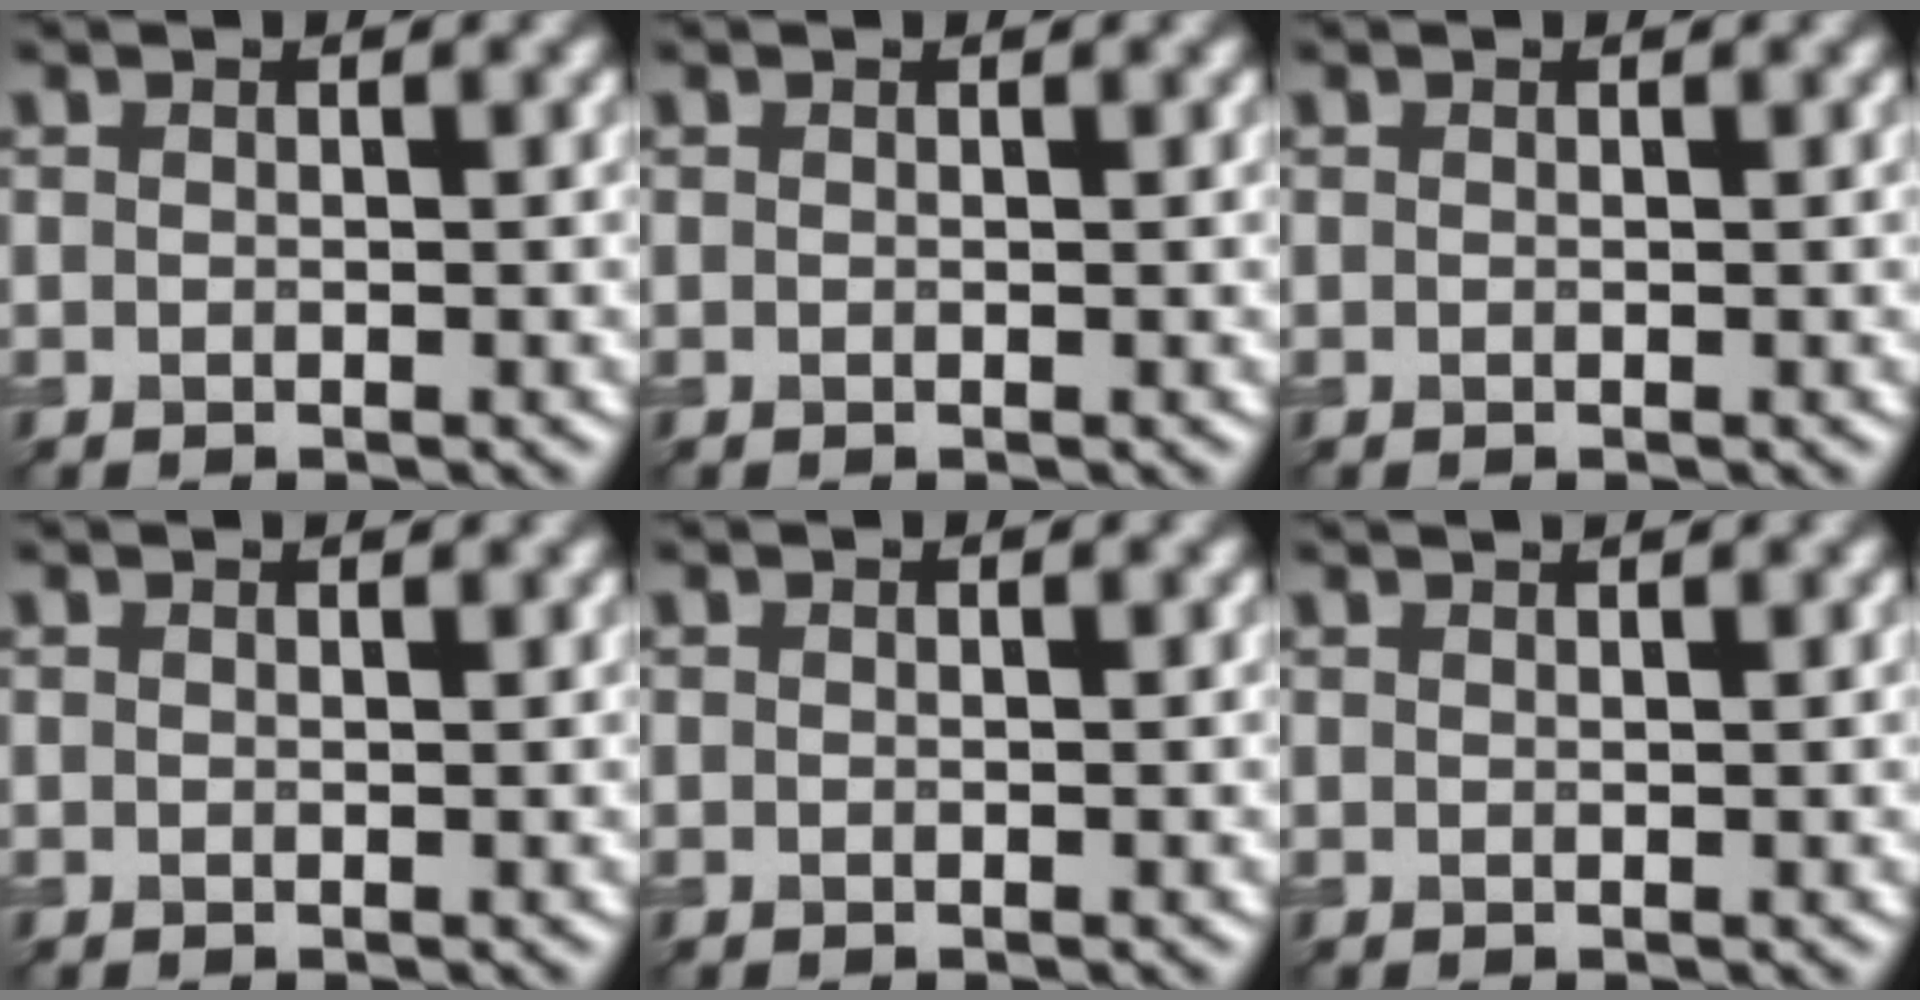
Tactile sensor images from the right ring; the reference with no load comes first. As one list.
[{"total": 0.0}, {"total": 0.0}, {"total": 0.5, "force": [0.5, 0.1, 0.2], "torque": [-0.003, -0.002, 0.007]}, {"total": 0.0}, {"total": 1.3, "force": [1.0, 0.4, 0.7], "torque": [-0.001, -0.003, 0.003]}]